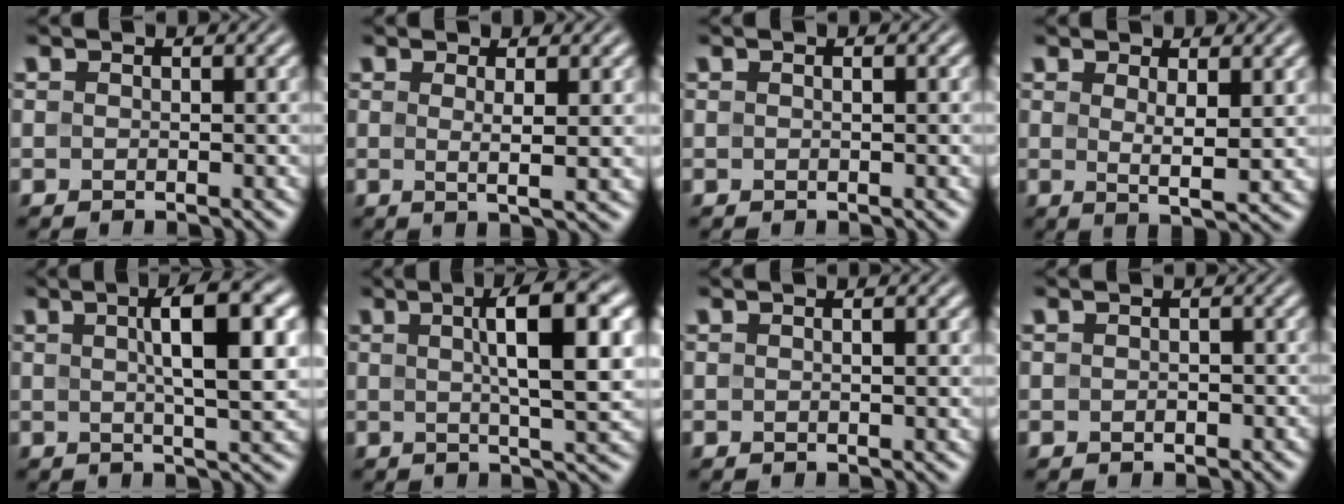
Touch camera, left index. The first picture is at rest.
{"total": 2.7, "force": [0.6, 0.5, 2.6], "torque": [-0.043, -0.004, 0.007]}
{"total": 0.5, "force": [0.1, 0.1, 0.5], "torque": [-0.010, 0.003, 0.002]}
{"total": 3.2, "force": [1.1, 0.6, 3.0], "torque": [-0.052, -0.014, 0.022]}
{"total": 7.3, "force": [1.7, 1.8, 6.8], "torque": [-0.088, 0.014, 0.023]}
{"total": 8.0, "force": [1.9, 1.9, 7.6], "torque": [-0.100, 0.013, 0.025]}
{"total": 0.8, "force": [0.2, 0.1, 0.8], "torque": [-0.013, 0.004, 0.002]}
{"total": 0.7, "force": [-0.2, 0.6, 0.4], "torque": [-0.004, -0.004, -0.003]}